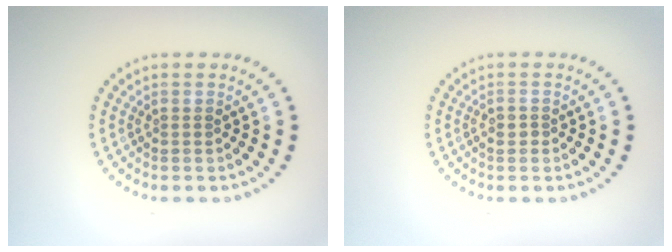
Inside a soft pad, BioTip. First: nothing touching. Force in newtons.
{"total": 0.5, "press": 0.5, "slide": 0.1}